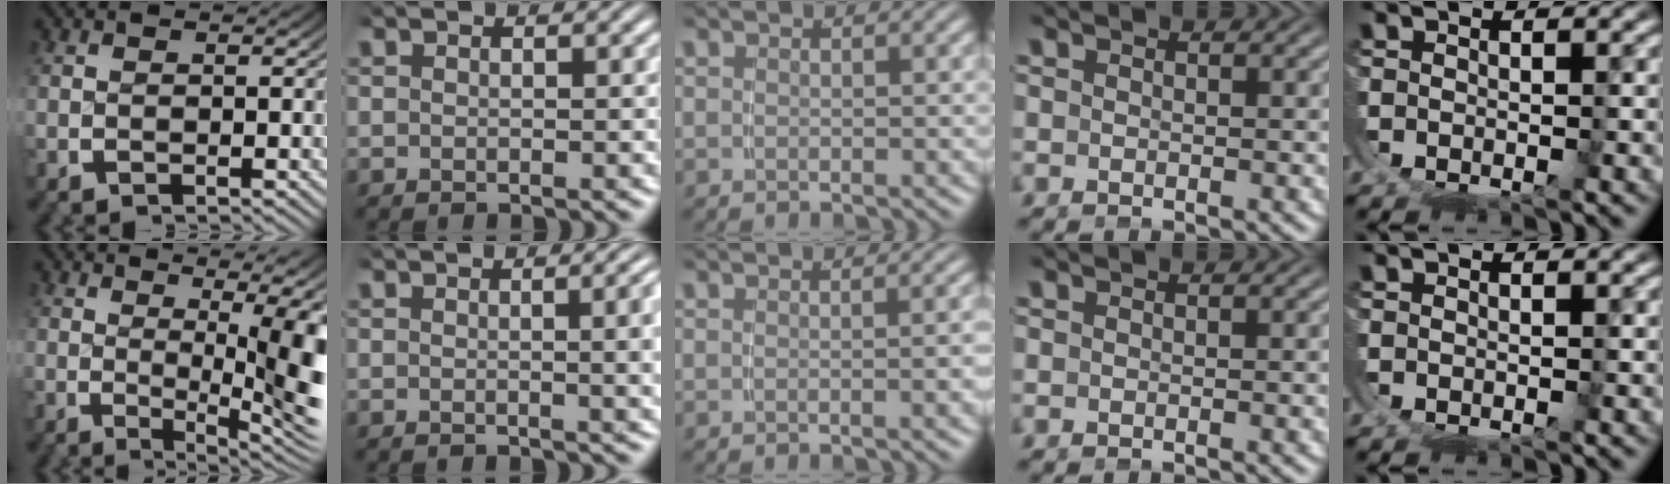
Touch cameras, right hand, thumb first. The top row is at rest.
{"thumb": {"total": 9.5, "force": [0.4, 4.2, 8.5], "torque": [-0.104, -0.020, 0.007]}, "index": {"total": 3.3, "force": [0.4, 0.8, 3.2], "torque": [-0.026, 0.013, -0.002]}, "middle": {"total": 0.8, "force": [-0.3, -0.3, 0.7], "torque": [-0.008, 0.008, -0.007]}}